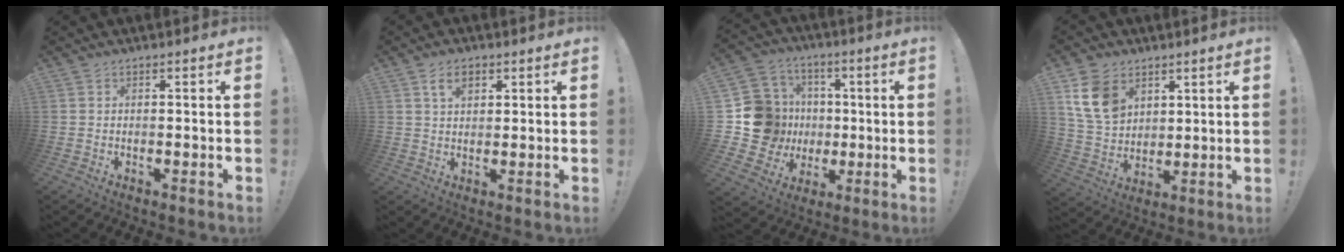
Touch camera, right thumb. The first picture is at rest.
{"total": 5.1, "force": [2.5, 3.0, 3.3], "torque": [-0.055, -0.001, 0.045]}
{"total": 19.5, "force": [-0.4, 17.7, 8.0], "torque": [-0.152, 0.009, 0.035]}
{"total": 13.4, "force": [6.3, 9.8, 6.6], "torque": [-0.123, -0.018, 0.129]}